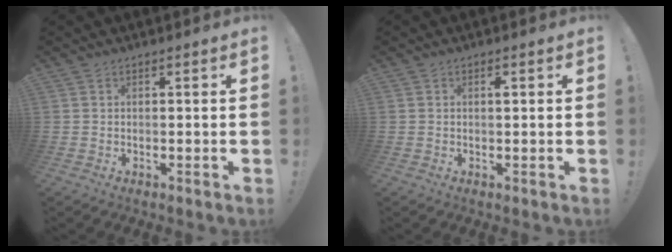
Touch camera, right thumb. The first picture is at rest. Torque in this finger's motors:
{"motor_torque": [-0.04, -0.15, 0.43, -0.10, -0.04]}